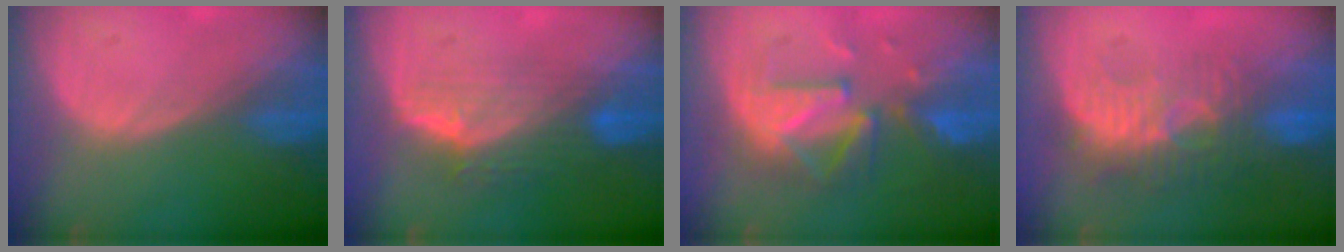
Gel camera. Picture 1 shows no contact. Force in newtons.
{"total": 7.6, "press": 6.8, "slide": 3.3}
{"total": 9.1, "press": 8.8, "slide": 2.1}
{"total": 9.4, "press": 8.7, "slide": 3.7}